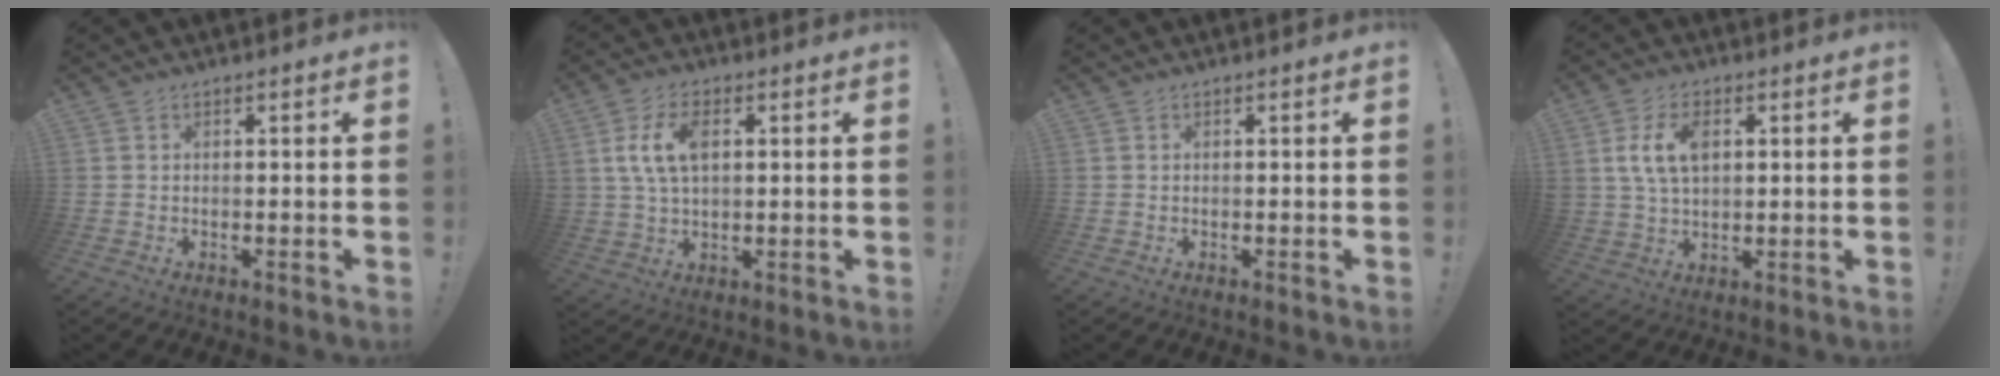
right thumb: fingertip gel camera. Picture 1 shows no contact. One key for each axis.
{"total": 9.5, "fx": 2.3, "fy": 5.7, "fz": 7.2, "tx": -0.134, "ty": 0.003, "tz": 0.043}
{"total": 0.0}
{"total": 9.3, "fx": 2.5, "fy": 6.0, "fz": 6.6, "tx": -0.118, "ty": 0.007, "tz": 0.048}